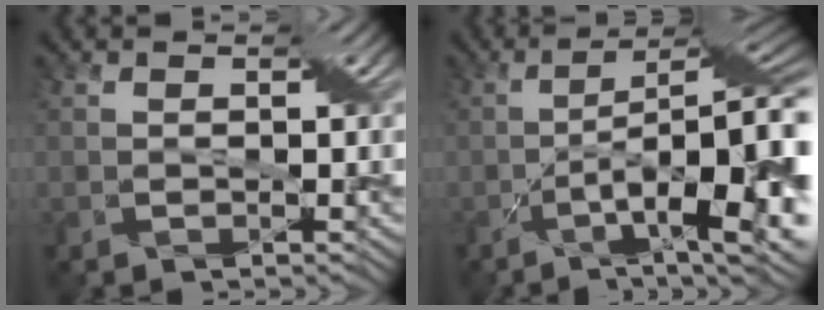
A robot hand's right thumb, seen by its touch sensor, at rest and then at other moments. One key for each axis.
{"total": 18.0, "fx": -4.3, "fy": 6.2, "fz": 16.3, "tx": -0.229, "ty": -0.011, "tz": -0.061}